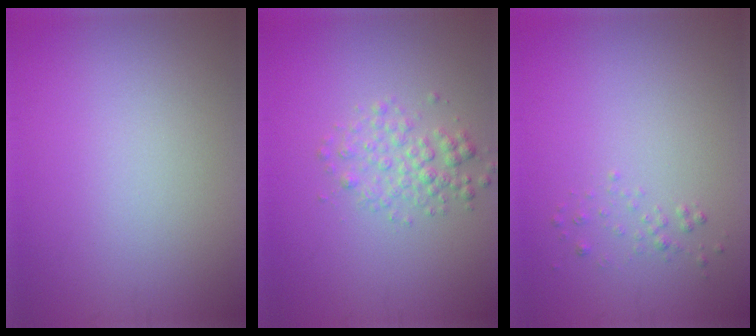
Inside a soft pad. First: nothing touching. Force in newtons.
{"total": 2.3, "press": 2.3, "slide": 0.1}
{"total": 0.7, "press": 0.7, "slide": 0.1}